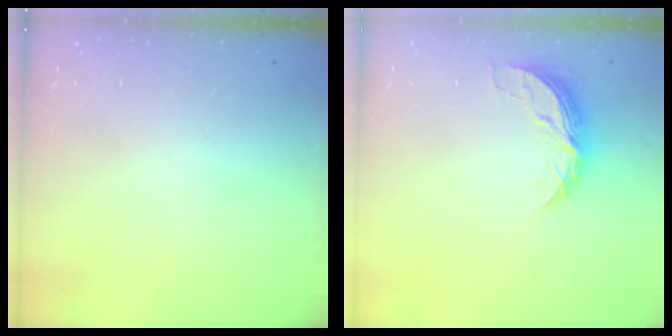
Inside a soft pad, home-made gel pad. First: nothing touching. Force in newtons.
{"total": 8.0, "press": 8.0, "slide": 0.6}